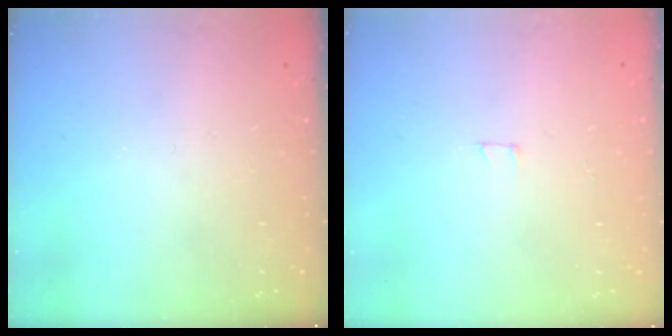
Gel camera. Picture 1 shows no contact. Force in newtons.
{"total": 1.8, "press": 1.8, "slide": 0.1}